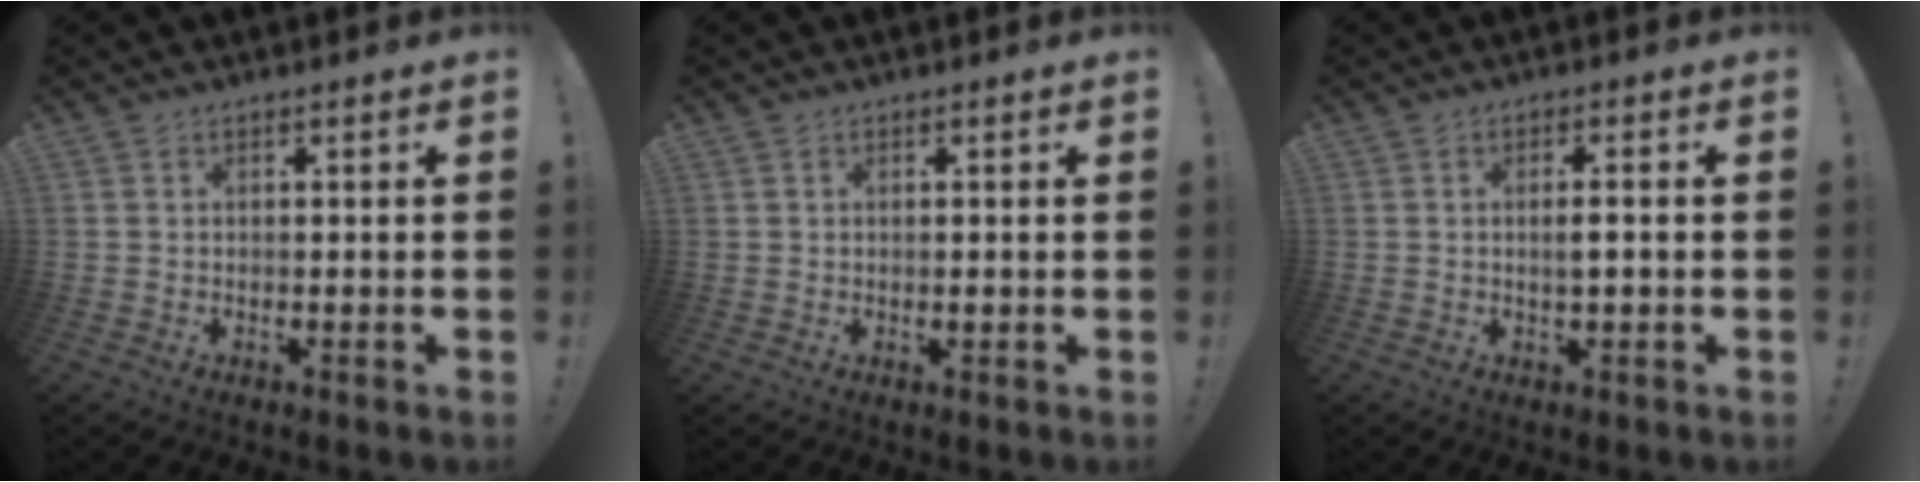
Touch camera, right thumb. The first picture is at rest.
{"total": 1.4, "force": [0.5, 1.3, 0.3], "torque": [-0.002, -0.005, 0.008]}
{"total": 2.9, "force": [-0.3, 0.6, 2.9], "torque": [-0.050, 0.002, -0.008]}